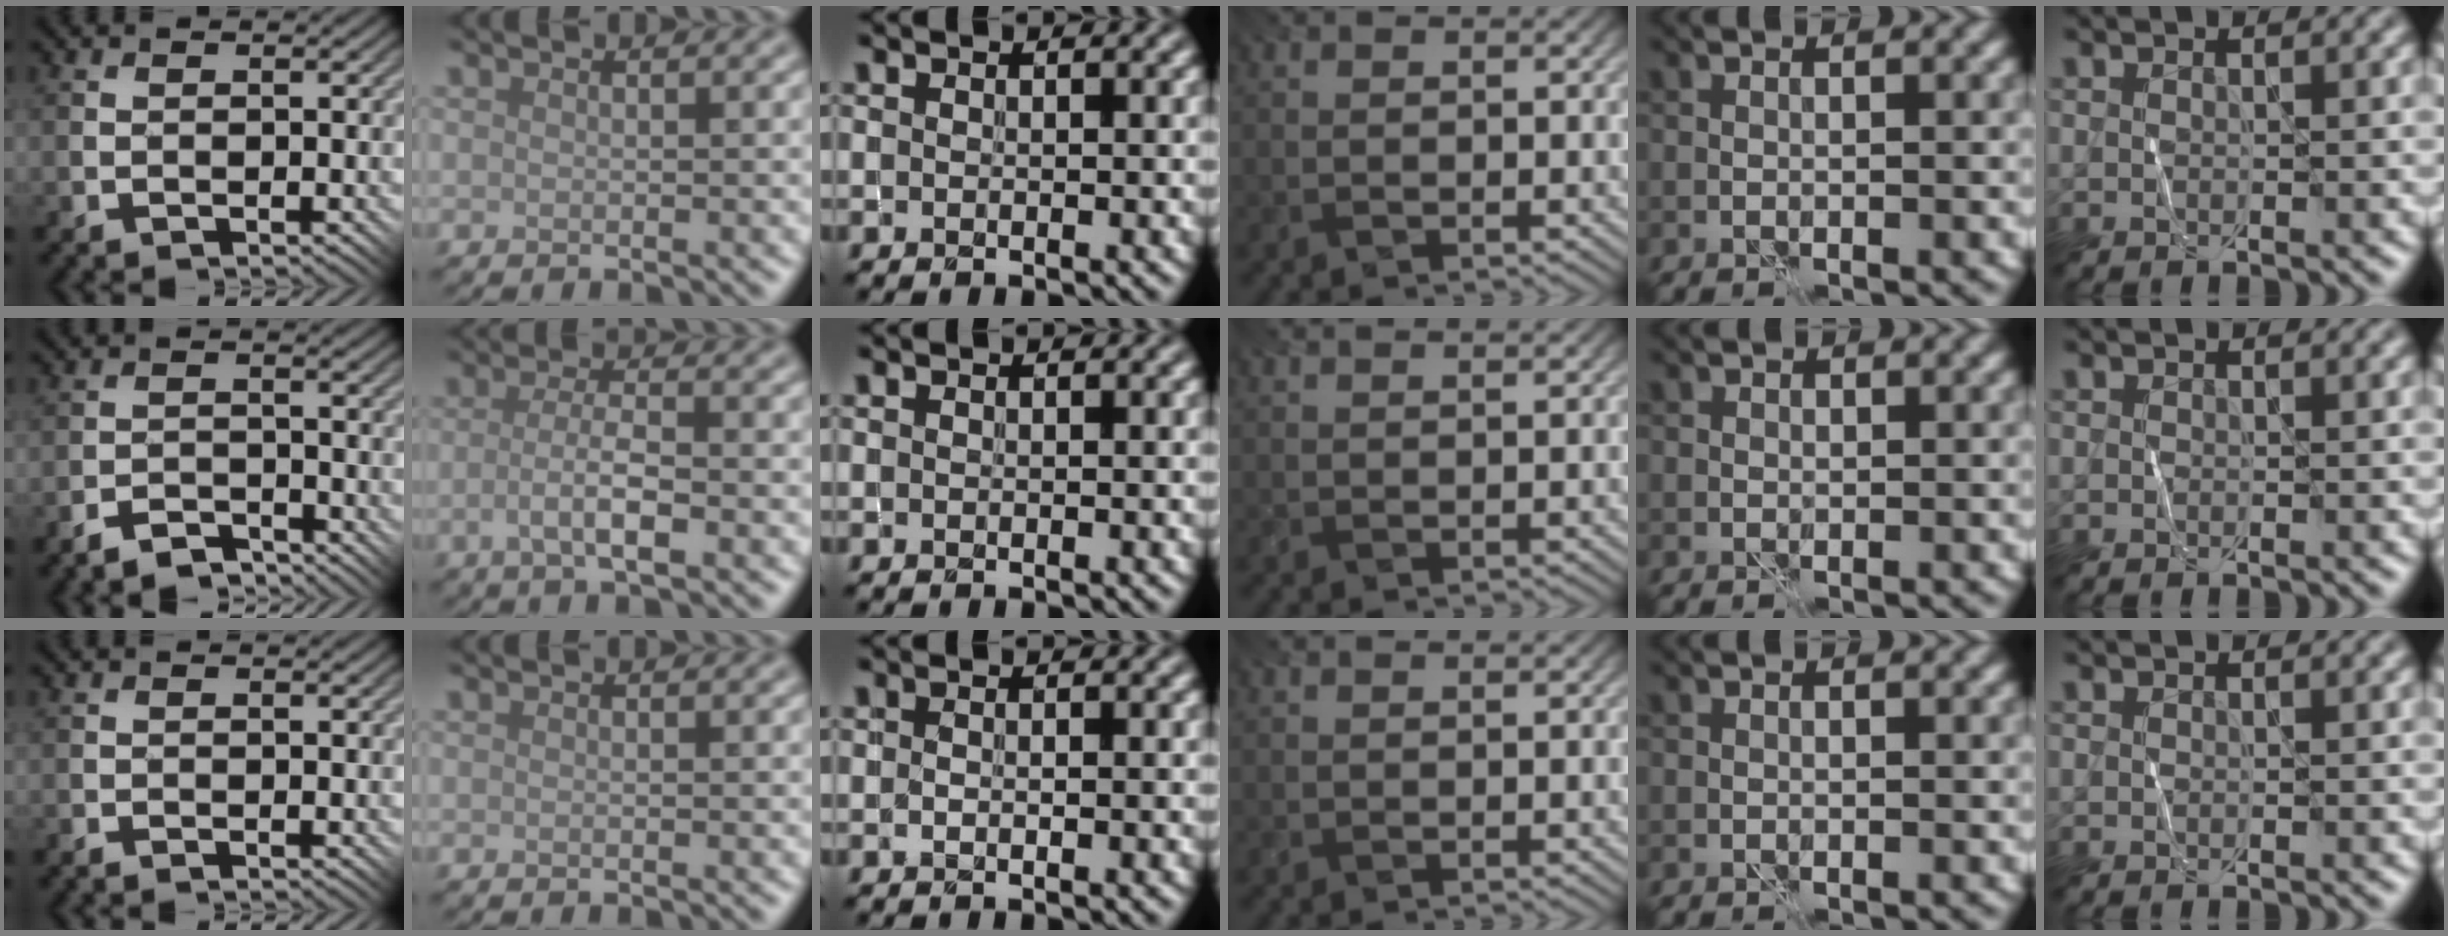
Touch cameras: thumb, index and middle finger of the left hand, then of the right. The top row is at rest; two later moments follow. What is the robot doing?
{"motion": "fold", "object": "shorts"}